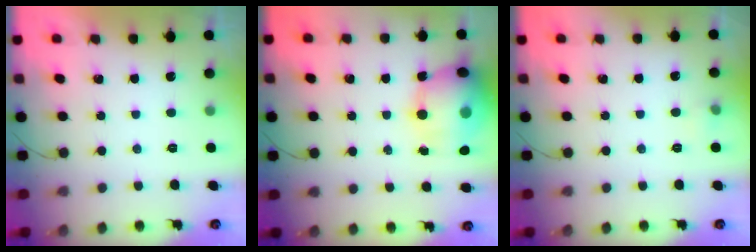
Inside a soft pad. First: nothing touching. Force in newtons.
{"total": 18.8, "press": 17.6, "slide": 6.4}
{"total": 3.9, "press": 3.7, "slide": 1.2}